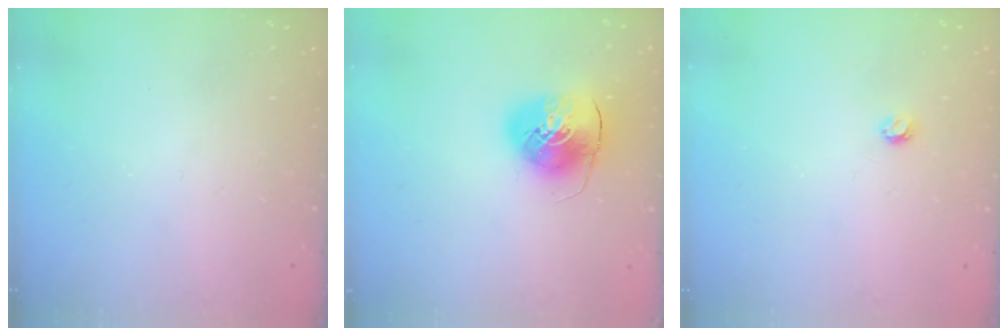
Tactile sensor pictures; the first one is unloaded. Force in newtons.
{"total": 9.5, "press": 9.4, "slide": 1.5}
{"total": 3.0, "press": 3.0, "slide": 0.4}